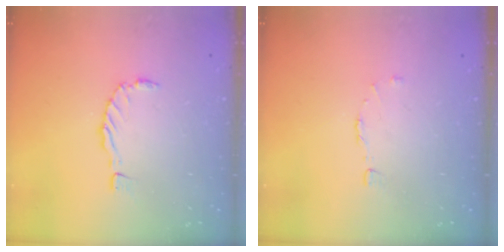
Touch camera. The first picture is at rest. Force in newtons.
{"total": 2.9, "press": 2.9, "slide": 0.2}